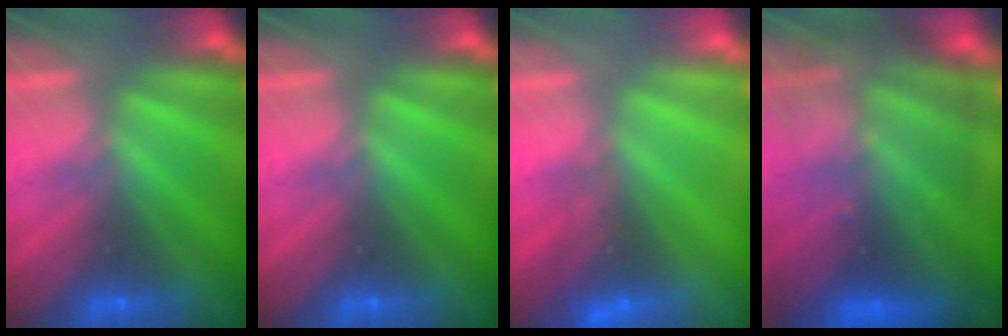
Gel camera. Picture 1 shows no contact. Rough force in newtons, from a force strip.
{"total": 0.0}
{"total": 2.4}
{"total": 9.7}